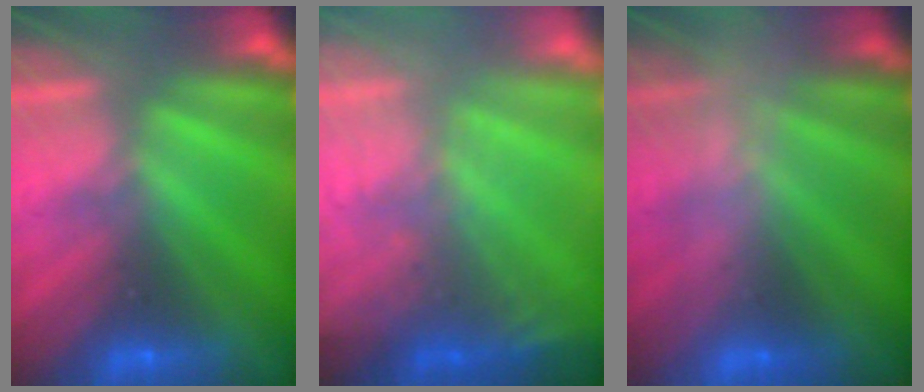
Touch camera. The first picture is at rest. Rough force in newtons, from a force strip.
{"total": 5.8}
{"total": 2.8}